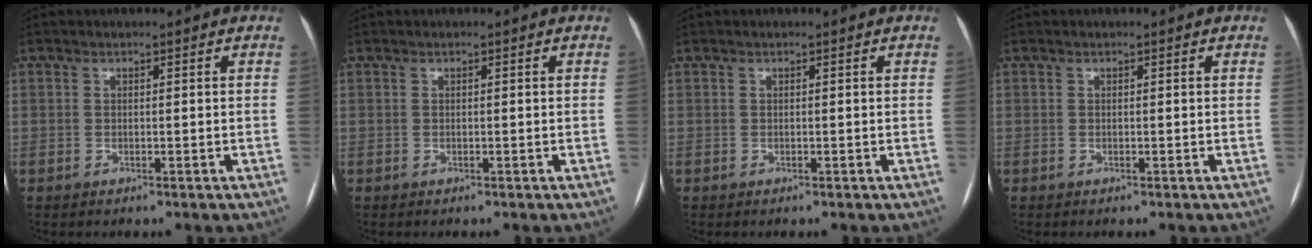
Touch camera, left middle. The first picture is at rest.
{"total": 0.0}
{"total": 0.0}
{"total": 0.0}